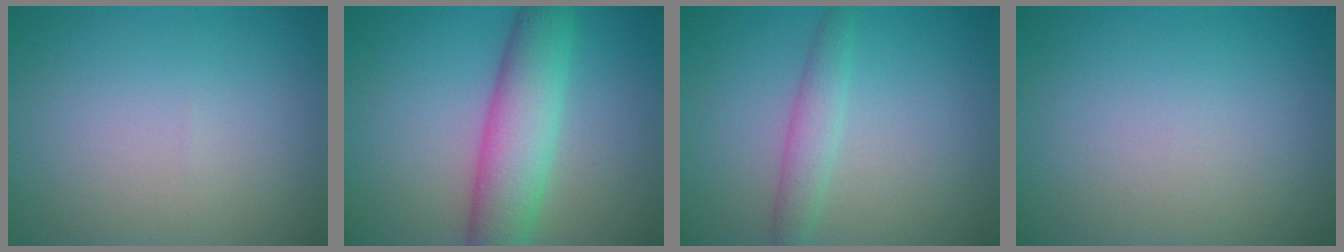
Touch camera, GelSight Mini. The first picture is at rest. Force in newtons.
{"total": 6.8, "press": 6.8, "slide": 0.3}
{"total": 2.2, "press": 2.2, "slide": 0.1}
{"total": 0.0}